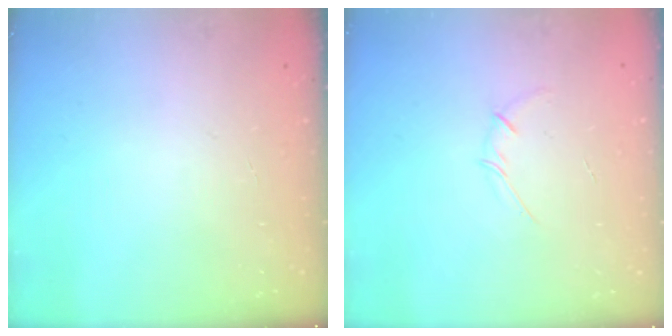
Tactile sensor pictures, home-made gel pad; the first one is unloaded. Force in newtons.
{"total": 2.7, "press": 2.6, "slide": 0.7}